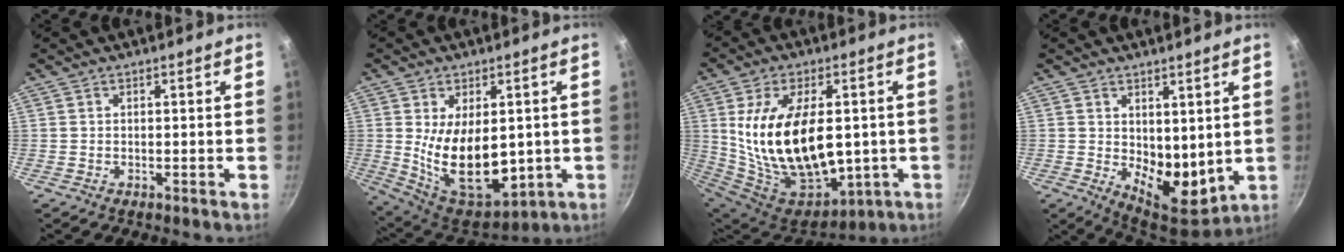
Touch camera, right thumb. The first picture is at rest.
{"total": 17.2, "force": [-0.4, 10.1, 13.9], "torque": [-0.199, -0.031, 0.024]}
{"total": 24.9, "force": [0.7, 14.6, 20.2], "torque": [-0.344, -0.020, 0.039]}
{"total": 10.3, "force": [1.4, 6.2, 8.1], "torque": [-0.081, -0.039, 0.035]}